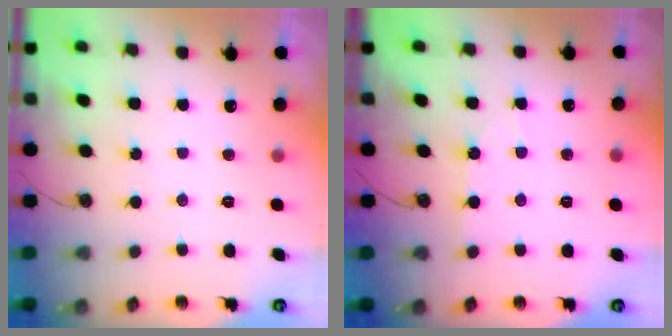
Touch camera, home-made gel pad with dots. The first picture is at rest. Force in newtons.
{"total": 2.9, "press": 2.8, "slide": 0.6}